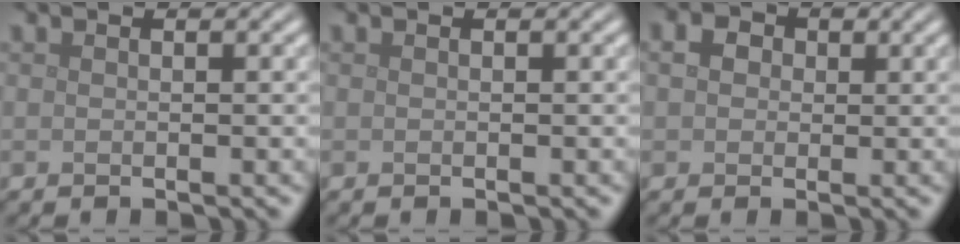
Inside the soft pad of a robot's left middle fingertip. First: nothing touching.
{"total": 0.0}
{"total": 2.2, "force": [0.3, 1.9, 1.0], "torque": [-0.025, 0.006, -0.002]}